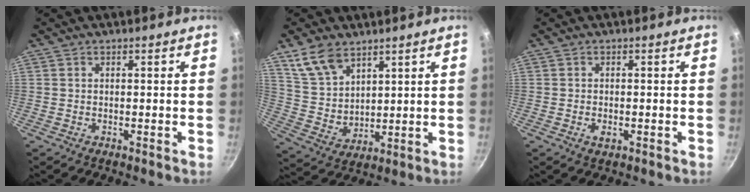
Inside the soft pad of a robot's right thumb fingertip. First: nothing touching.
{"total": 9.9, "force": [6.4, 5.8, 4.8], "torque": [-0.070, -0.029, 0.140]}
{"total": 1.9, "force": [-0.6, 1.0, 1.4], "torque": [-0.027, 0.000, -0.011]}